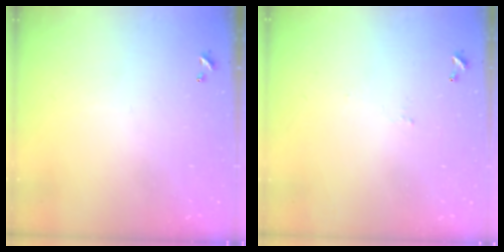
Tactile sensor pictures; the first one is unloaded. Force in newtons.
{"total": 1.7, "press": 1.6, "slide": 0.3}